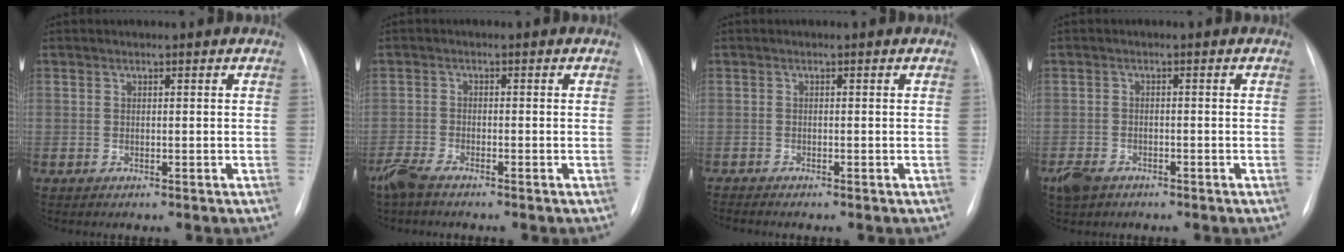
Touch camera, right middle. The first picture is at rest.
{"total": 3.6, "force": [-3.0, 0.7, 1.8], "torque": [-0.044, -0.010, -0.061]}
{"total": 1.4, "force": [-1.3, -0.2, 0.5], "torque": [-0.006, -0.003, -0.018]}
{"total": 4.1, "force": [-2.8, 2.5, 1.5], "torque": [-0.034, -0.003, -0.046]}